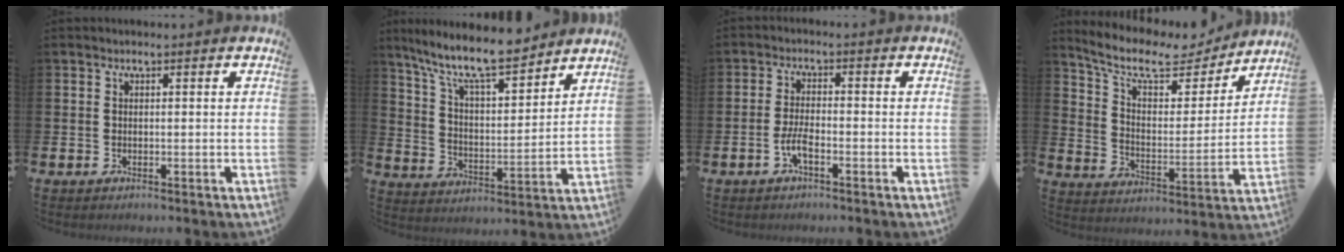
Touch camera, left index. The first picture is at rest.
{"total": 11.0, "force": [9.7, 2.0, 4.8], "torque": [-0.125, -0.052, 0.171]}
{"total": 2.9, "force": [-1.4, 0.8, 2.4], "torque": [-0.052, 0.002, -0.028]}
{"total": 9.9, "force": [8.5, 3.3, 3.8], "torque": [-0.105, -0.053, 0.143]}